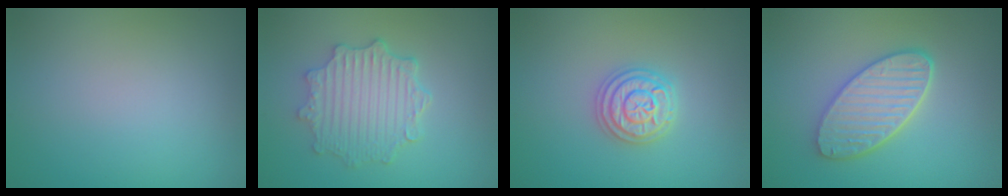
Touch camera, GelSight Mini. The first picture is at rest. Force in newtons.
{"total": 4.9, "press": 4.0, "slide": 2.8}
{"total": 3.2, "press": 3.2, "slide": 0.5}
{"total": 5.3, "press": 4.3, "slide": 3.1}